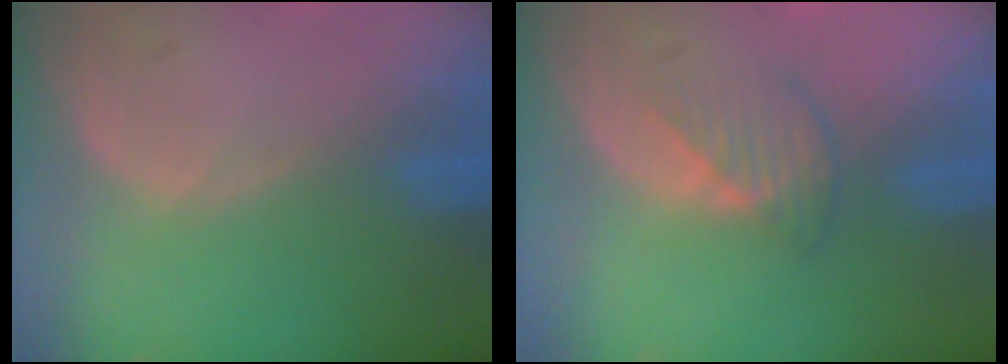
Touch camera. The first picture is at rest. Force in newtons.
{"total": 3.0, "press": 2.9, "slide": 0.7}